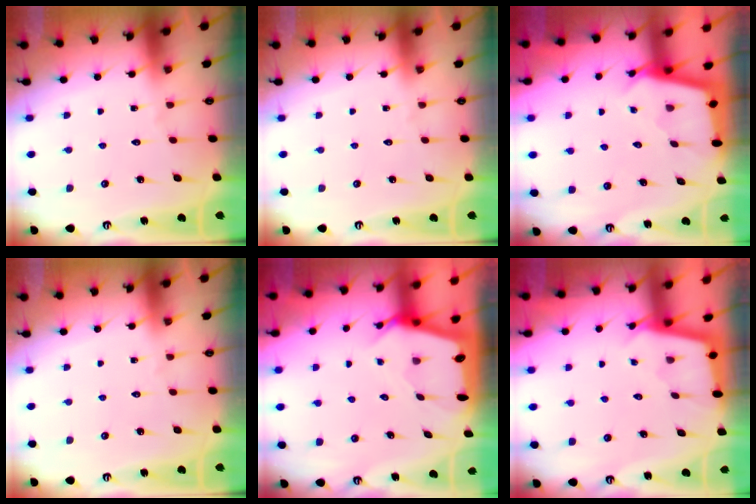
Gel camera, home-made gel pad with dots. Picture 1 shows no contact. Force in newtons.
{"total": 0.0}
{"total": 2.5, "press": 2.5, "slide": 0.4}
{"total": 0.0}
{"total": 2.9, "press": 2.9, "slide": 0.2}
{"total": 2.3, "press": 2.3, "slide": 0.2}